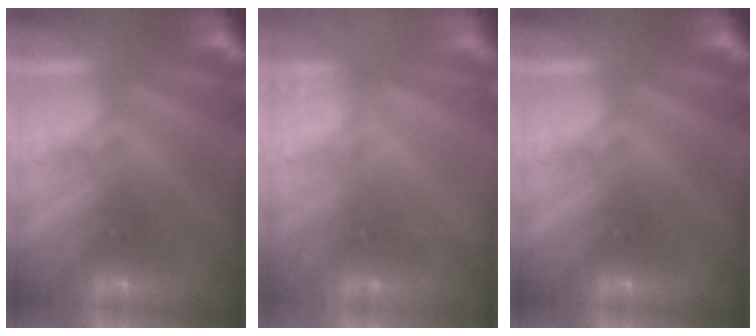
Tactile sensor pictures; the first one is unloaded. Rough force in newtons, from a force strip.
{"total": 2.3}
{"total": 0.0}